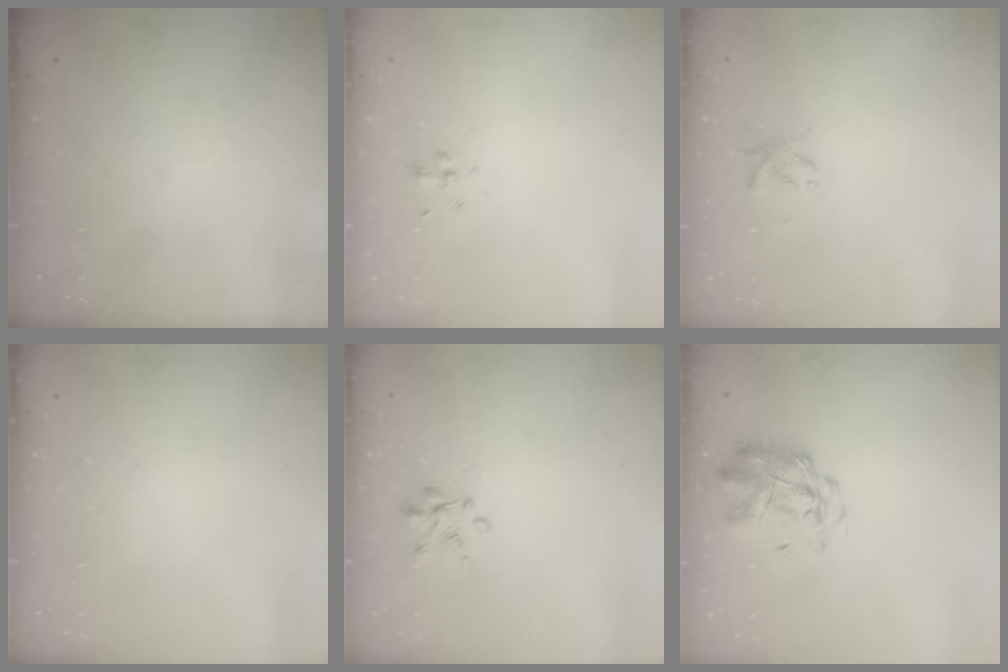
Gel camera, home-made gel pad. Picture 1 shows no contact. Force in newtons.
{"total": 2.0, "press": 1.8, "slide": 0.9}
{"total": 2.2, "press": 2.2, "slide": 0.3}
{"total": 0.0}
{"total": 3.7, "press": 3.5, "slide": 1.1}
{"total": 2.8, "press": 2.7, "slide": 0.8}